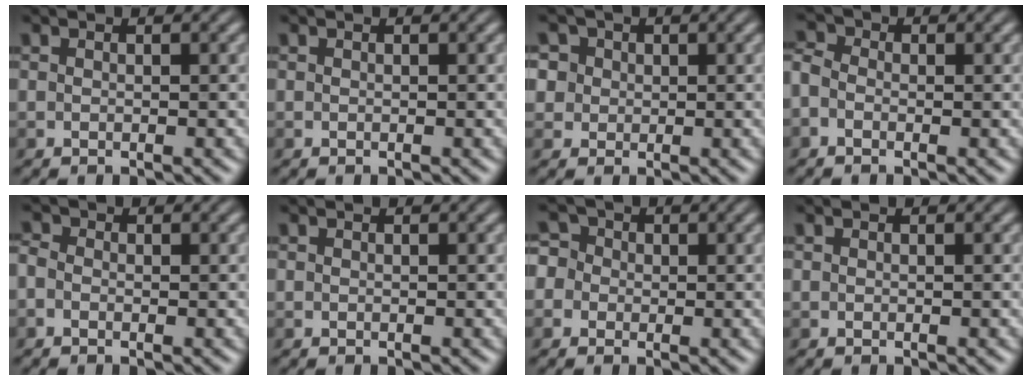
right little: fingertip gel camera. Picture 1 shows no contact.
{"total": 0.0}
{"total": 4.7, "force": [2.1, 3.9, 1.8], "torque": [-0.033, 0.017, 0.020]}
{"total": 2.1, "force": [-0.4, 1.7, 1.1], "torque": [-0.023, 0.008, -0.024]}
{"total": 1.2, "force": [-0.2, 1.0, 0.7], "torque": [-0.018, 0.001, -0.014]}
{"total": 0.0}
{"total": 3.8, "force": [0.3, 3.5, 1.4], "torque": [-0.014, 0.030, -0.028]}
{"total": 0.0}